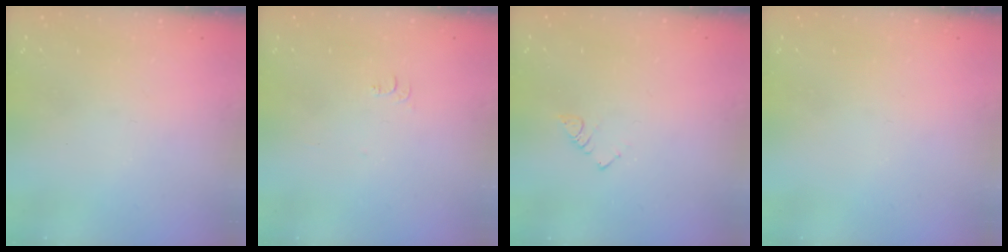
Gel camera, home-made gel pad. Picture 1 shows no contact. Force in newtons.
{"total": 4.6, "press": 4.6, "slide": 0.4}
{"total": 3.4, "press": 3.4, "slide": 0.5}
{"total": 0.0}